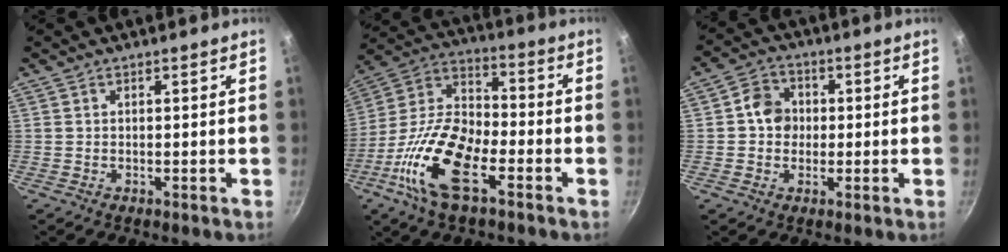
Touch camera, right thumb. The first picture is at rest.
{"total": 18.6, "force": [-7.8, 8.5, 14.5], "torque": [-0.273, 0.043, -0.168]}
{"total": 6.0, "force": [0.2, 5.4, 2.7], "torque": [-0.014, 0.012, -0.009]}